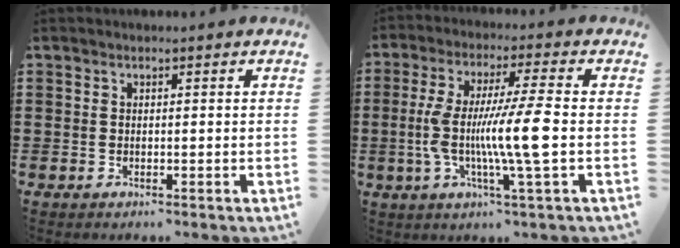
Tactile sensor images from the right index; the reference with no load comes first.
{"total": 11.4, "force": [-1.7, 0.4, 11.3], "torque": [-0.231, -0.017, -0.044]}